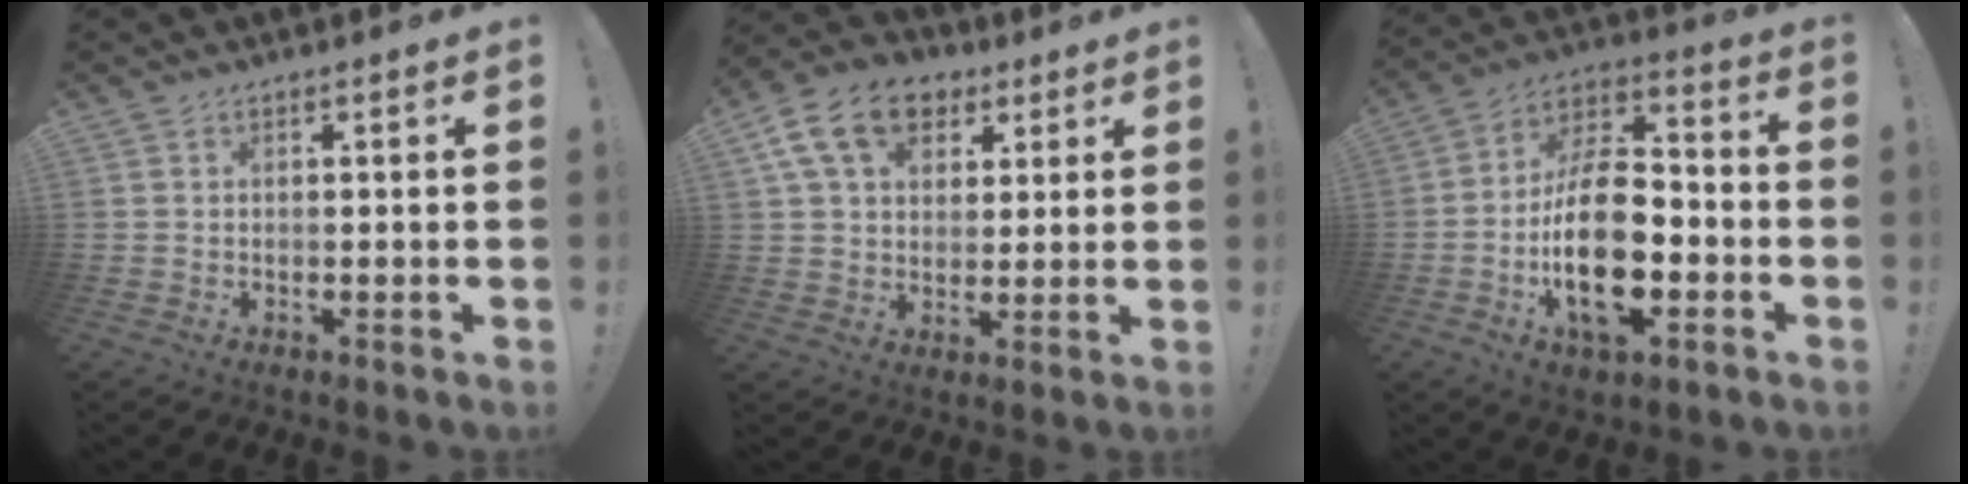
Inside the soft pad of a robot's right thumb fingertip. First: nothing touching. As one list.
[{"total": 15.4, "force": [7.0, 10.9, 8.4], "torque": [-0.135, -0.021, 0.135]}, {"total": 21.6, "force": [-5.7, 11.4, 17.5], "torque": [-0.325, 0.028, -0.091]}]